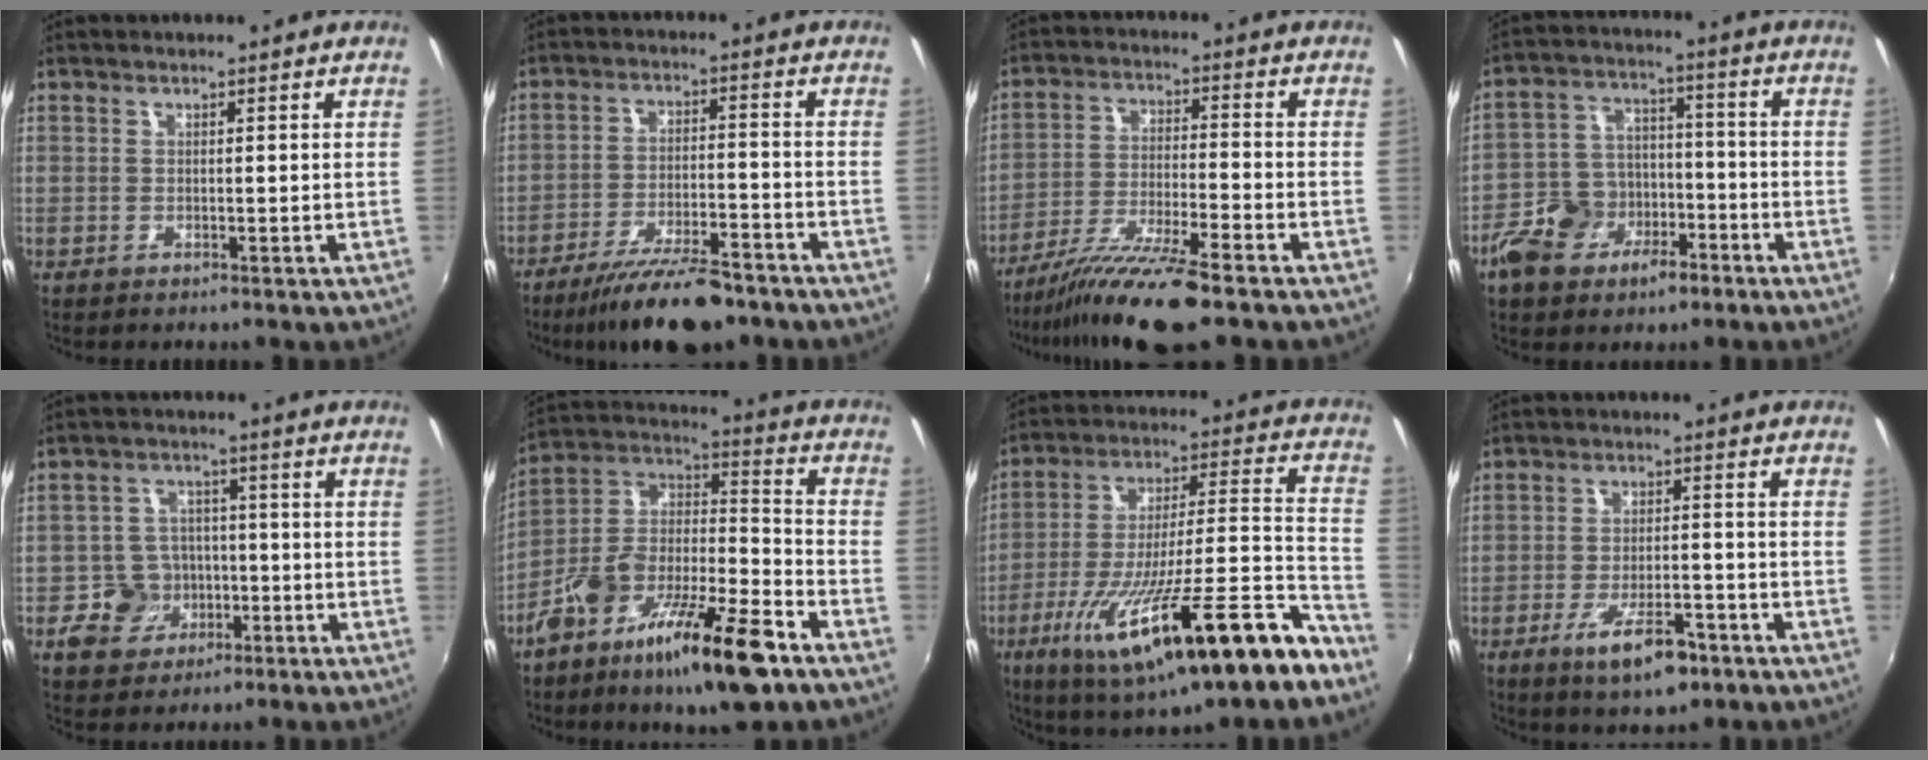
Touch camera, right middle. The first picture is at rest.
{"total": 13.0, "force": [-10.4, 3.2, 7.1], "torque": [-0.146, -0.017, -0.168]}
{"total": 13.2, "force": [-10.4, 0.4, 8.1], "torque": [-0.168, -0.029, -0.186]}
{"total": 13.9, "force": [-7.5, 9.4, 7.0], "torque": [-0.175, 0.014, -0.121]}
{"total": 7.8, "force": [-3.0, 7.0, 1.6], "torque": [-0.048, 0.015, -0.042]}
{"total": 20.8, "force": [-12.2, 6.1, 15.8], "torque": [-0.274, -0.012, -0.216]}
{"total": 27.2, "force": [-16.6, 5.2, 21.0], "torque": [-0.338, -0.041, -0.260]}
{"total": 9.1, "force": [-5.4, 3.1, 6.7], "torque": [-0.134, -0.013, -0.083]}